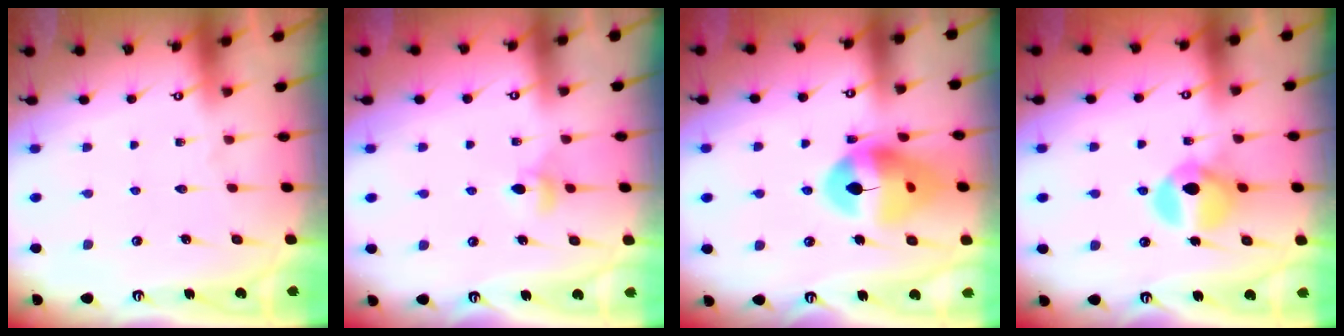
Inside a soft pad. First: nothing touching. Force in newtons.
{"total": 5.4, "press": 5.3, "slide": 1.0}
{"total": 15.4, "press": 15.3, "slide": 1.8}
{"total": 11.7, "press": 11.6, "slide": 0.8}